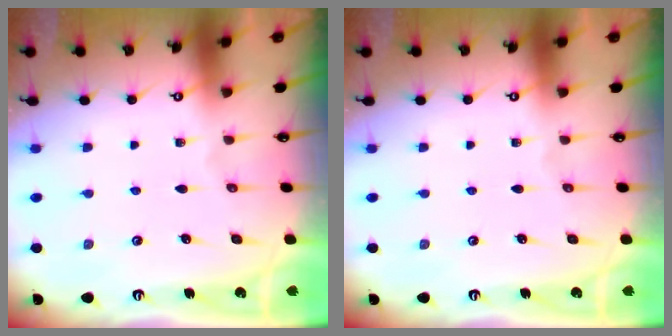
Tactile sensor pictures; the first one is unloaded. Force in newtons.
{"total": 0.0}